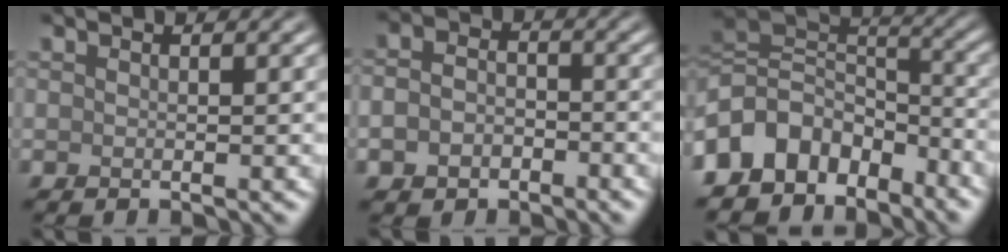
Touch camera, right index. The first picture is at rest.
{"total": 3.8, "force": [-1.6, 2.9, 1.9], "torque": [-0.029, -0.006, -0.034]}
{"total": 8.5, "force": [-5.2, 5.5, 3.8], "torque": [-0.052, 0.010, -0.112]}